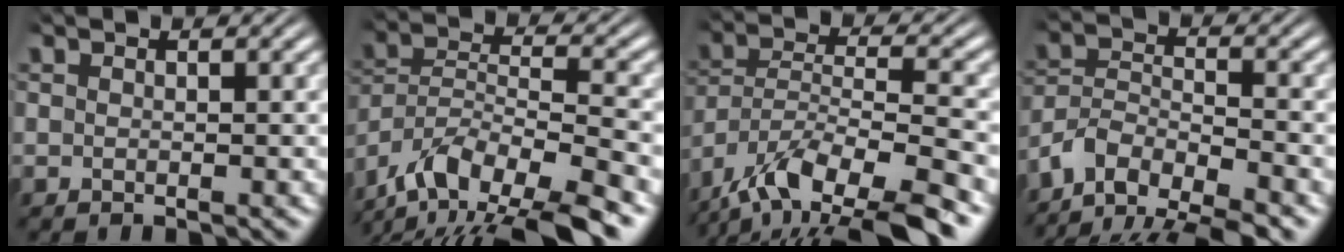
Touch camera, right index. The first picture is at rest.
{"total": 8.2, "force": [-4.4, 4.6, 5.2], "torque": [-0.116, -0.039, -0.057]}
{"total": 7.4, "force": [-4.1, 3.3, 5.3], "torque": [-0.111, -0.034, -0.049]}
{"total": 10.0, "force": [-4.9, 7.6, 4.3], "torque": [-0.098, -0.038, -0.082]}